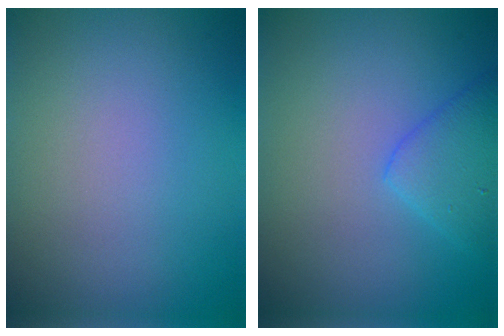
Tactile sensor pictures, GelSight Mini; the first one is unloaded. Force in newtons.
{"total": 2.8, "press": 2.8, "slide": 0.2}